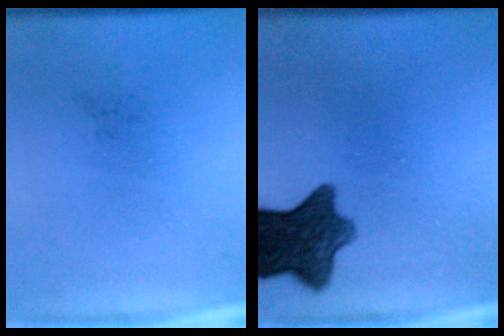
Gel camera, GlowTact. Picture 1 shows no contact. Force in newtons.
{"total": 9.5}